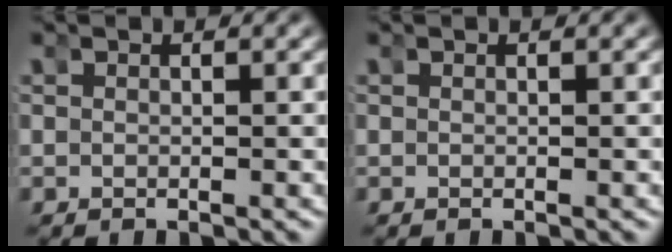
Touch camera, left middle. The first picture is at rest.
{"total": 0.0}